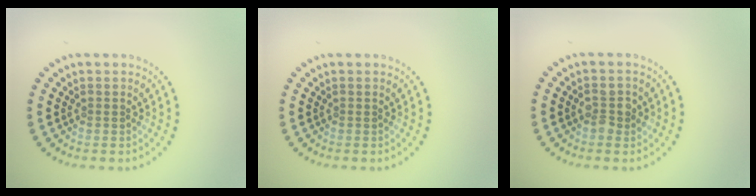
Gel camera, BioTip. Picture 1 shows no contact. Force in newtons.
{"total": 0.0}
{"total": 2.0, "press": 2.0, "slide": 0.2}